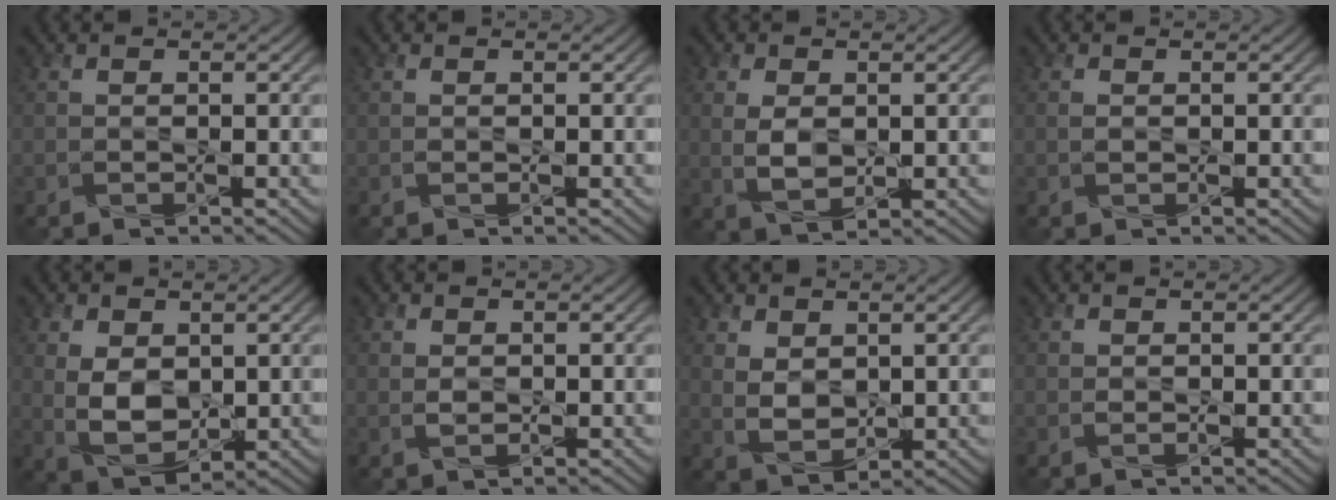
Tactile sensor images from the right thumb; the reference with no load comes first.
{"total": 0.0}
{"total": 4.1, "force": [0.5, 2.5, 3.2], "torque": [-0.076, -0.002, 0.015]}
{"total": 0.7, "force": [0.0, 0.5, 0.5], "torque": [-0.014, -0.001, 0.000]}
{"total": 6.7, "force": [1.0, 4.5, 4.9], "torque": [-0.116, -0.007, 0.022]}
{"total": 1.4, "force": [0.2, 1.0, 1.0], "torque": [-0.024, -0.001, 0.005]}
{"total": 4.3, "force": [1.7, 2.8, 2.8], "torque": [-0.070, -0.007, 0.037]}
{"total": 0.7, "force": [0.1, 0.5, 0.4], "torque": [-0.009, -0.002, 0.002]}